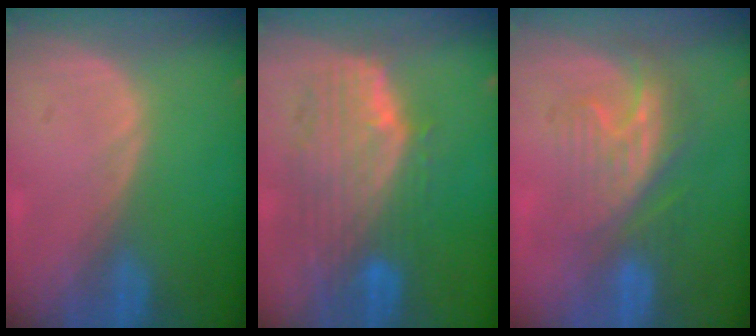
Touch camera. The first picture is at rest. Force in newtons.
{"total": 10.0, "press": 8.9, "slide": 4.7}
{"total": 8.5, "press": 7.5, "slide": 4.1}